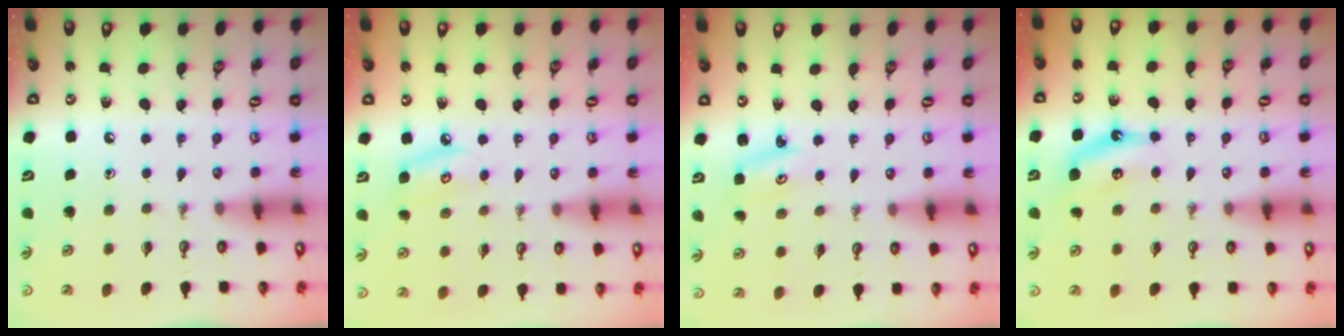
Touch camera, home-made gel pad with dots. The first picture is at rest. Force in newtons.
{"total": 7.2, "press": 7.2, "slide": 0.6}
{"total": 4.0, "press": 3.9, "slide": 0.2}
{"total": 5.4, "press": 5.4, "slide": 0.7}